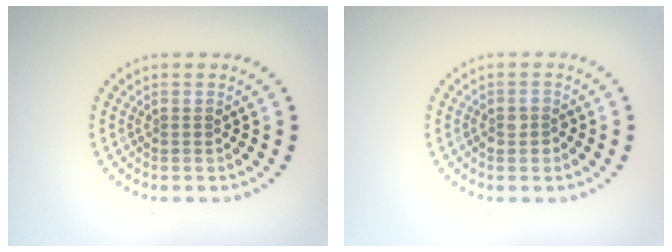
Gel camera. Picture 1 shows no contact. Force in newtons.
{"total": 1.4, "press": 1.3, "slide": 0.6}